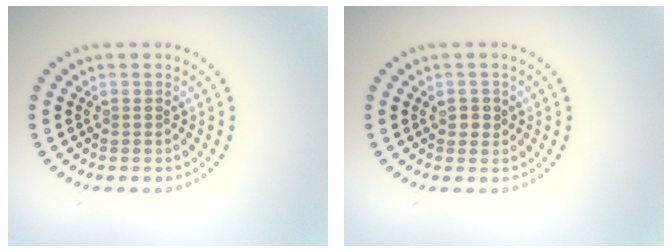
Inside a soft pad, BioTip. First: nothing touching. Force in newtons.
{"total": 1.2, "press": 1.2, "slide": 0.3}